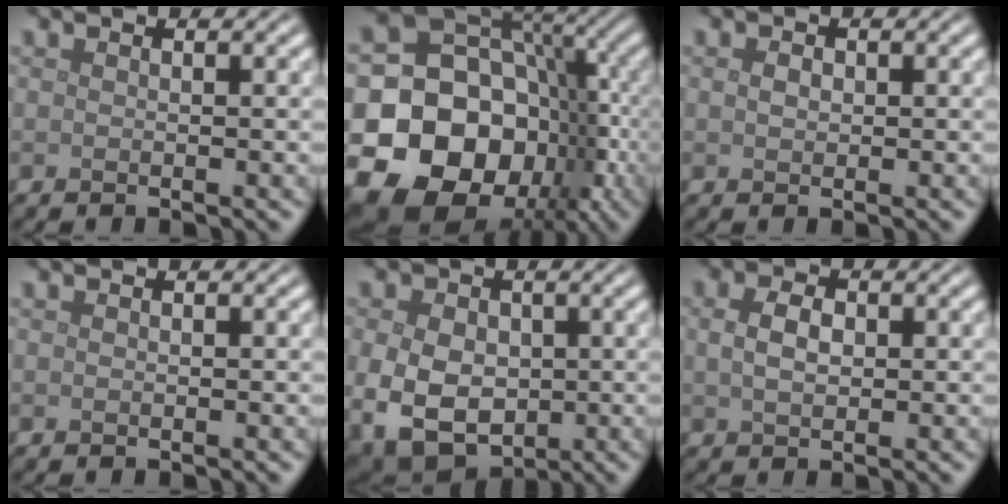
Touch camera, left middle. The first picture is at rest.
{"total": 20.8, "force": [-6.9, 16.9, 10.0], "torque": [-0.160, -0.028, -0.126]}
{"total": 1.0, "force": [0.1, 0.8, 0.6], "torque": [-0.014, 0.001, 0.002]}
{"total": 0.0}
{"total": 8.3, "force": [-1.1, 6.1, 5.5], "torque": [-0.112, -0.021, -0.016]}
{"total": 2.5, "force": [0.4, 1.6, 1.9], "torque": [-0.042, 0.004, 0.007]}